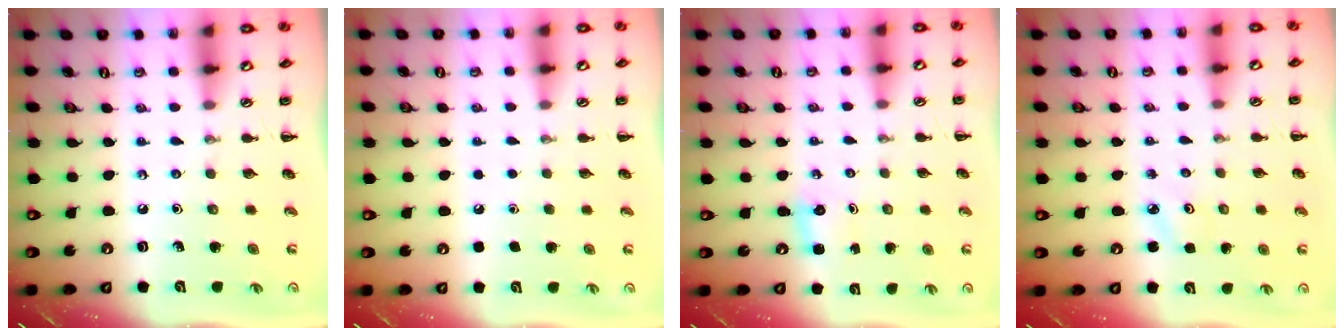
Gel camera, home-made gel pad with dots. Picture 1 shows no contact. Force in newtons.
{"total": 1.6, "press": 1.5, "slide": 0.1}
{"total": 1.8, "press": 1.7, "slide": 0.5}
{"total": 2.3, "press": 2.2, "slide": 0.6}